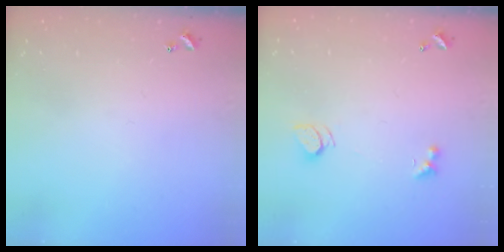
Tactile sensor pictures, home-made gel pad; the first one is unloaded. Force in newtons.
{"total": 2.5, "press": 2.4, "slide": 0.7}